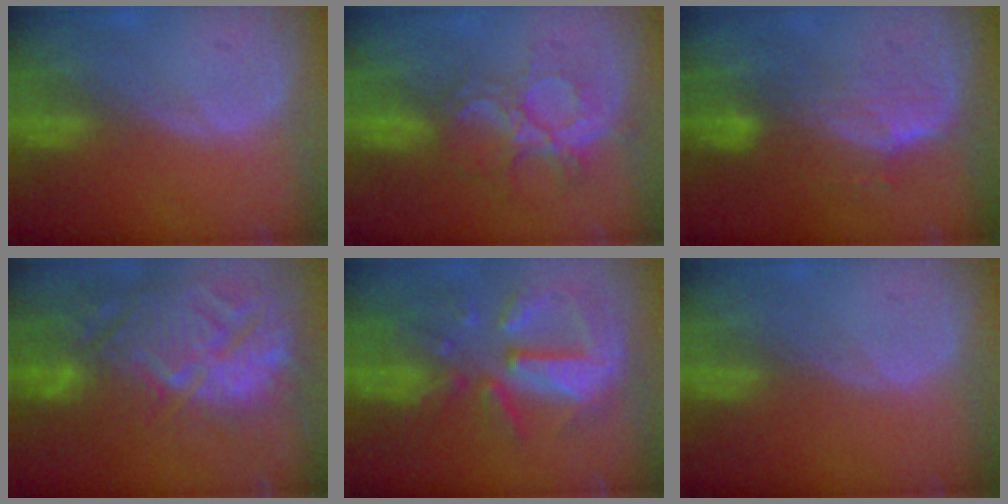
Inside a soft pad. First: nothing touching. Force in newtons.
{"total": 9.3, "press": 7.8, "slide": 5.0}
{"total": 7.5, "press": 6.7, "slide": 3.3}
{"total": 15.2, "press": 13.0, "slide": 7.8}
{"total": 10.7, "press": 9.5, "slide": 4.9}
{"total": 0.0}